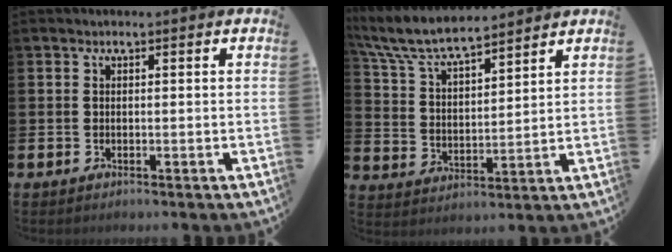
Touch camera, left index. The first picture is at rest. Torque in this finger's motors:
{"motor_torque": [1.12, -1.02, 0.83, 0.21]}